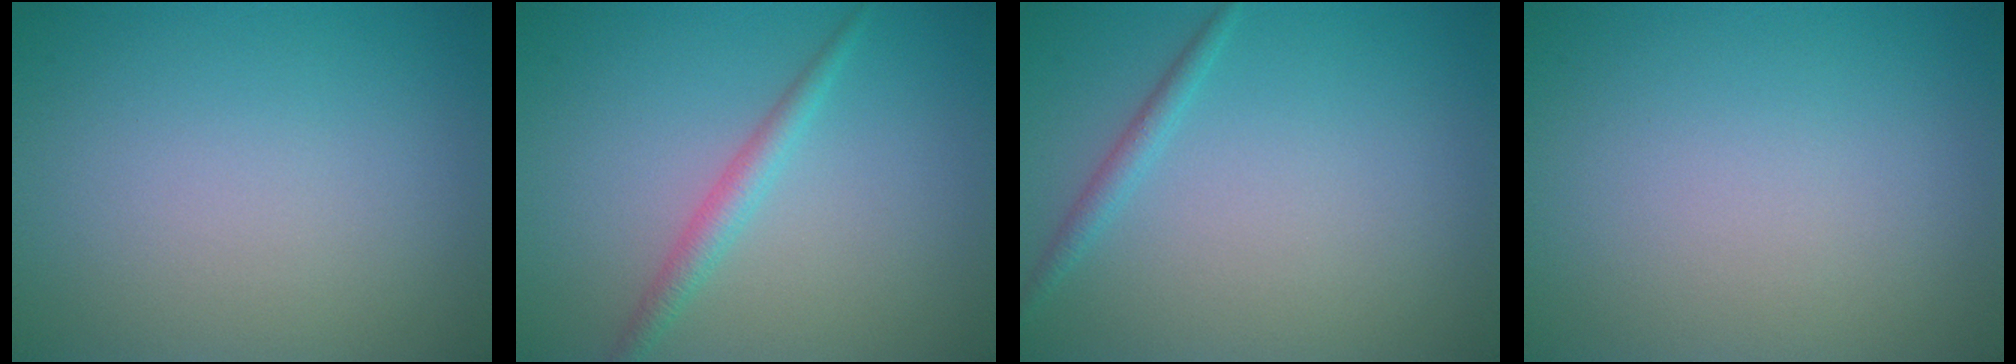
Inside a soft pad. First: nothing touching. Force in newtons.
{"total": 2.0, "press": 2.0, "slide": 0.1}
{"total": 1.3, "press": 1.3, "slide": 0.0}
{"total": 0.0}